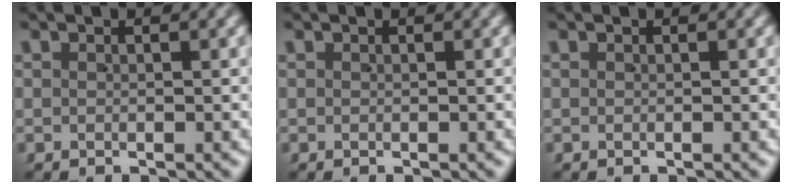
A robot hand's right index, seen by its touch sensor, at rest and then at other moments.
{"total": 0.0}
{"total": 0.0}